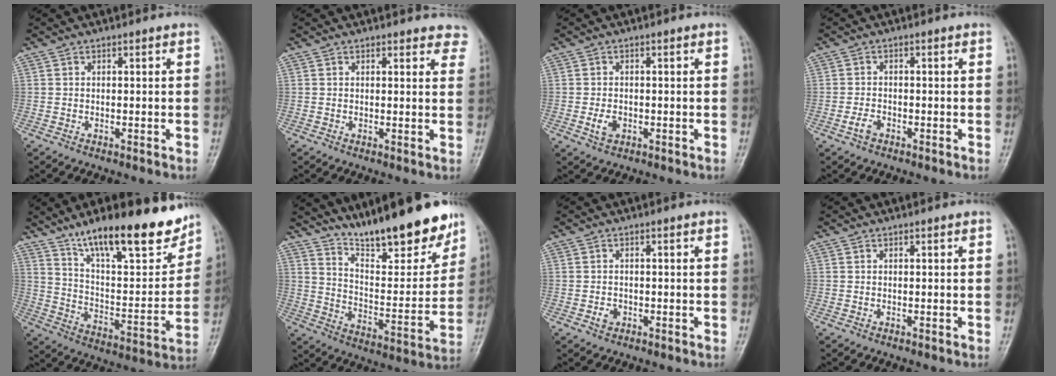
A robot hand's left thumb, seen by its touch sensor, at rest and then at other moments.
{"total": 5.4, "force": [4.8, 2.0, 1.2], "torque": [0.026, -0.019, 0.034]}
{"total": 2.5, "force": [-0.7, 1.7, 1.6], "torque": [-0.029, 0.001, -0.010]}
{"total": 2.0, "force": [-1.1, 1.2, 1.1], "torque": [-0.025, 0.006, -0.022]}
{"total": 22.9, "force": [16.1, 6.7, 14.9], "torque": [-0.188, -0.072, 0.263]}
{"total": 19.7, "force": [15.5, 4.7, 11.2], "torque": [-0.130, -0.097, 0.252]}
{"total": 1.5, "force": [-0.6, 1.2, 0.6], "torque": [-0.007, 0.004, -0.009]}
{"total": 0.0}